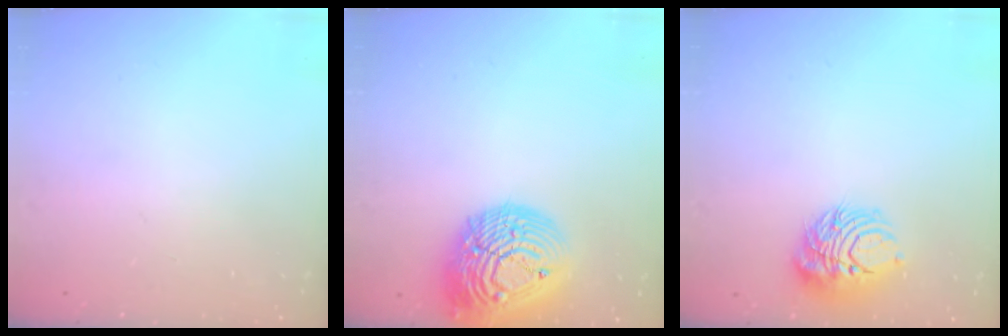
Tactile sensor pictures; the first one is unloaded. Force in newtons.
{"total": 23.9, "press": 23.8, "slide": 2.2}
{"total": 12.1, "press": 12.1, "slide": 0.7}